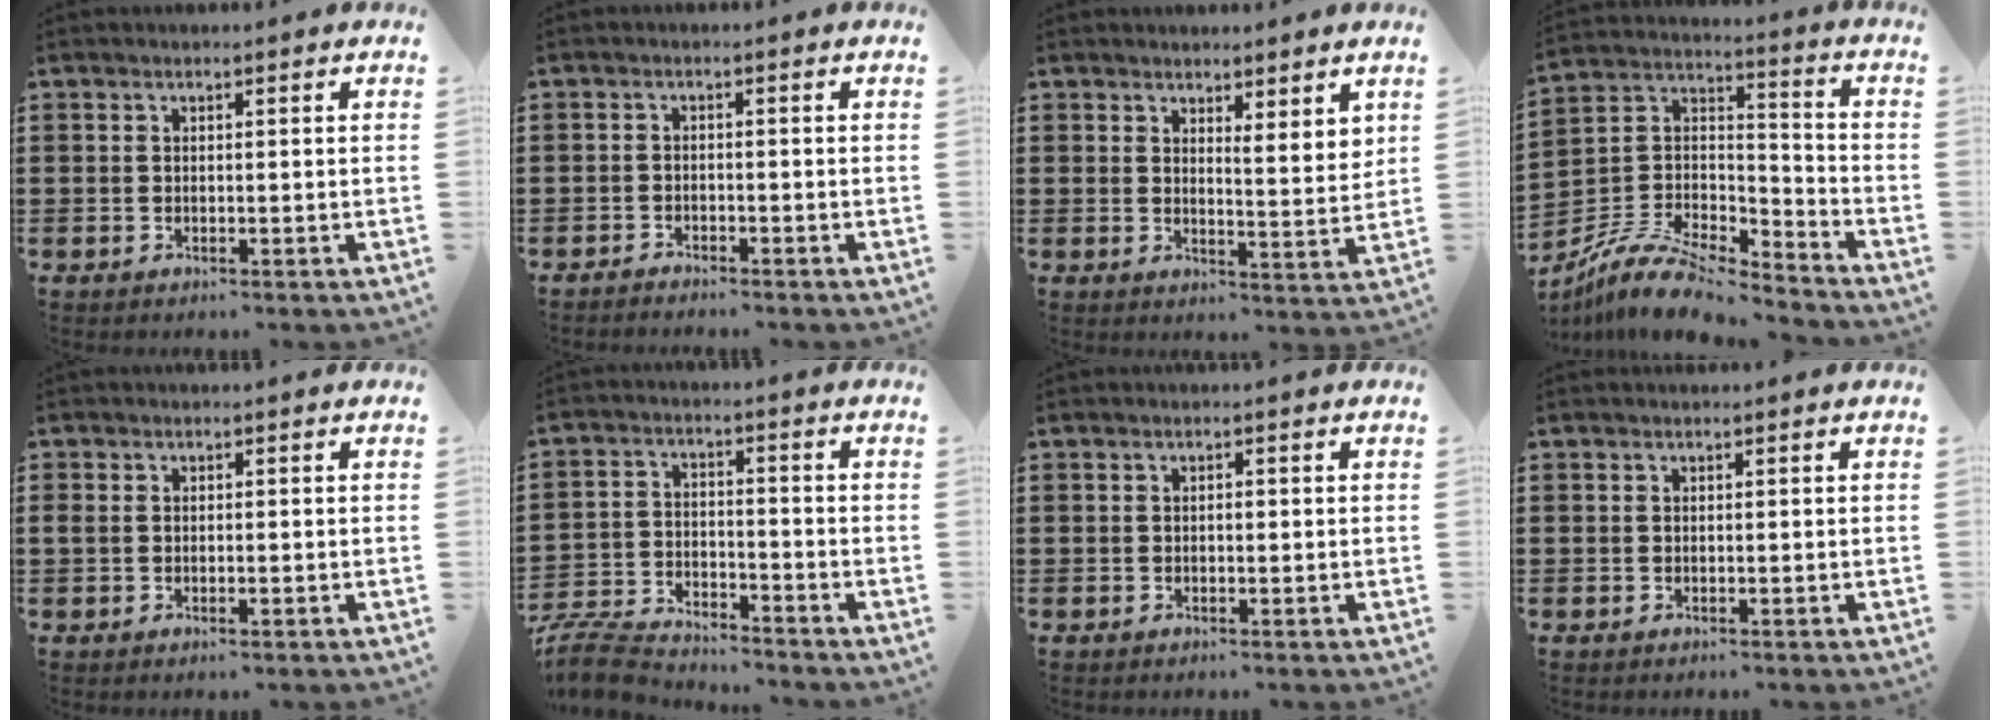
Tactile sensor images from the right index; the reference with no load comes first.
{"total": 1.3, "force": [-1.3, 0.1, 0.0], "torque": [-0.004, 0.003, -0.029]}
{"total": 3.2, "force": [3.0, 0.5, 1.2], "torque": [-0.026, -0.007, 0.052]}
{"total": 10.0, "force": [-8.4, 2.9, 4.6], "torque": [-0.101, 0.018, -0.169]}
{"total": 1.2, "force": [-0.3, 0.7, 0.9], "torque": [-0.027, -0.001, -0.008]}
{"total": 6.9, "force": [-6.7, 0.9, 1.3], "torque": [-0.040, 0.008, -0.136]}
{"total": 0.7, "force": [-0.1, 0.3, 0.6], "torque": [-0.014, -0.001, -0.002]}
{"total": 0.0}